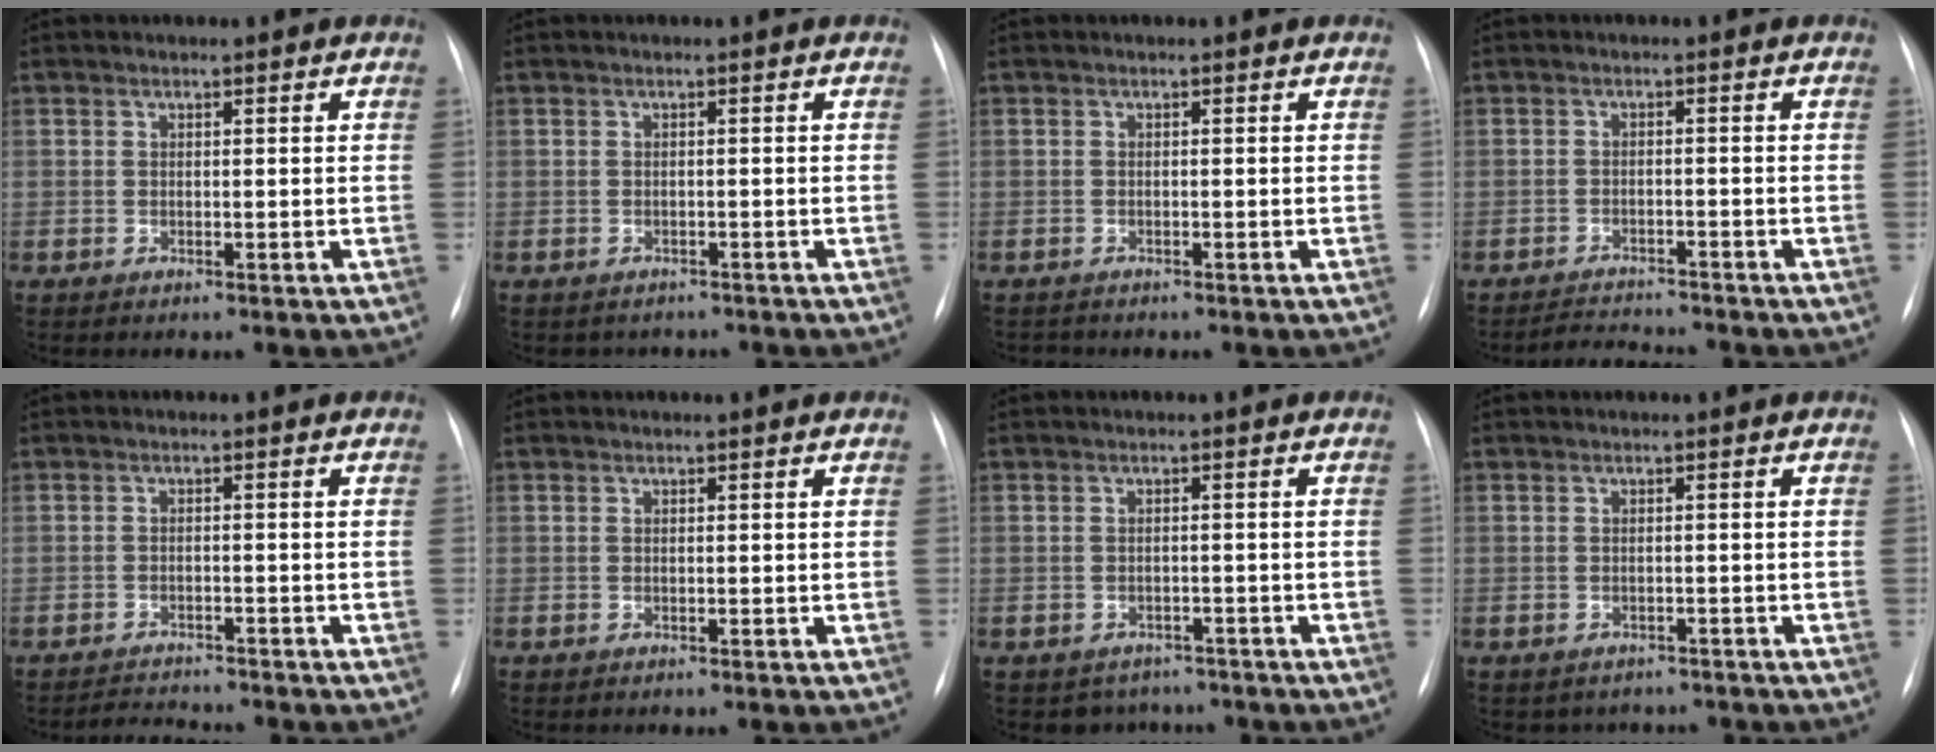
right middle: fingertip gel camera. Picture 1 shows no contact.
{"total": 2.6, "force": [-2.3, 1.2, -0.1], "torque": [-0.001, 0.005, -0.029]}
{"total": 0.8, "force": [-0.7, 0.2, -0.2], "torque": [-0.003, -0.005, -0.012]}
{"total": 4.1, "force": [-4.1, -0.1, 0.3], "torque": [-0.008, -0.013, -0.068]}
{"total": 3.6, "force": [-3.6, 0.0, 0.3], "torque": [-0.009, -0.014, -0.058]}
{"total": 0.0}
{"total": 4.0, "force": [-3.3, 2.2, -0.2], "torque": [0.007, 0.012, -0.043]}
{"total": 3.4, "force": [-2.9, 1.7, -0.1], "torque": [0.002, 0.011, -0.035]}